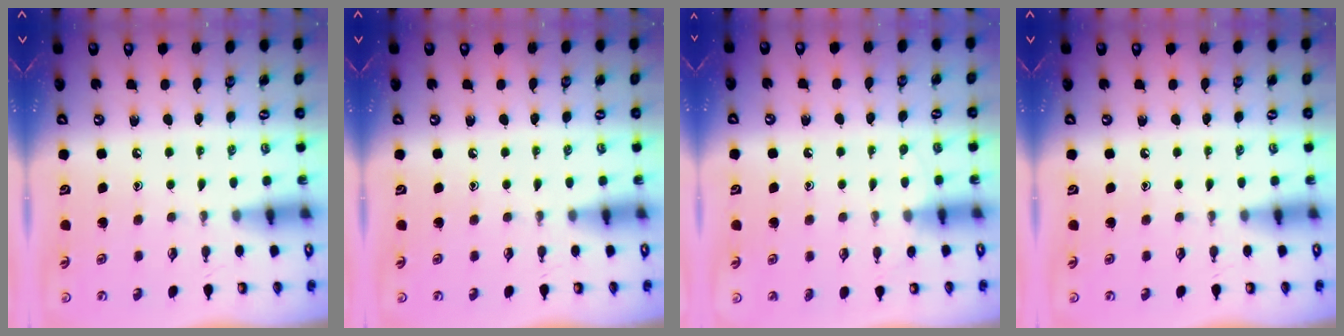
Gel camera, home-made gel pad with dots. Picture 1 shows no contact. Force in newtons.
{"total": 0.0}
{"total": 2.7, "press": 2.7, "slide": 0.3}
{"total": 0.0}